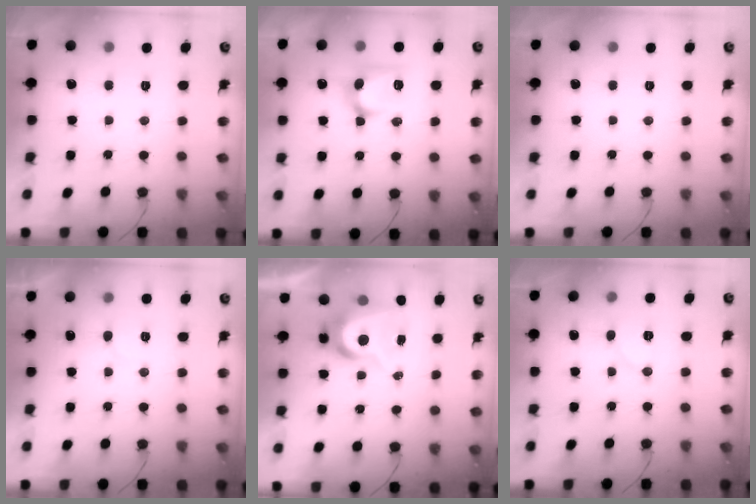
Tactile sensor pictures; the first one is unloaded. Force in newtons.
{"total": 11.0, "press": 11.0, "slide": 0.7}
{"total": 0.0}
{"total": 7.2, "press": 7.2, "slide": 0.5}
{"total": 7.8, "press": 7.8, "slide": 0.3}
{"total": 5.6, "press": 5.6, "slide": 0.7}